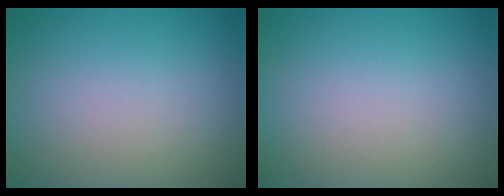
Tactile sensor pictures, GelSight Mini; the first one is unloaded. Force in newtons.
{"total": 0.0}